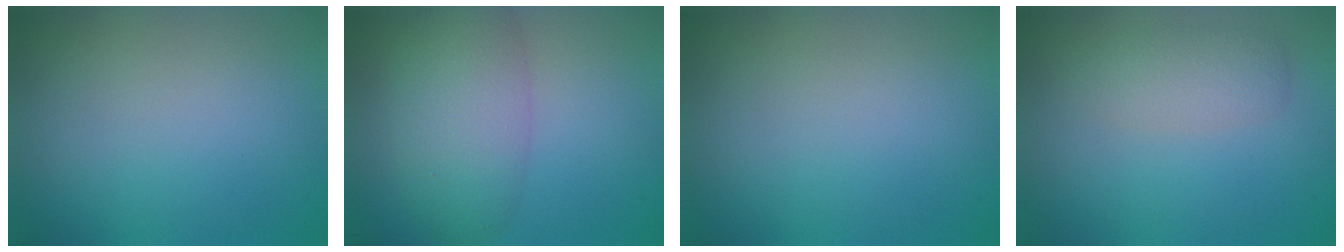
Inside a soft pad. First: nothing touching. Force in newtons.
{"total": 5.8, "press": 5.7, "slide": 0.6}
{"total": 0.0}
{"total": 2.3, "press": 2.3, "slide": 0.1}